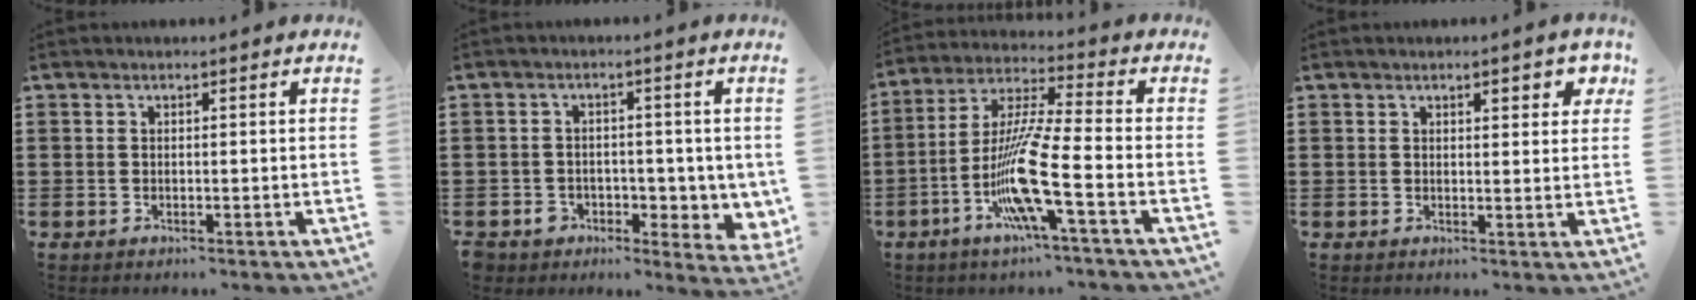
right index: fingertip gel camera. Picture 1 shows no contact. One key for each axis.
{"total": 3.5, "fx": -0.4, "fy": 3.3, "fz": 1.3, "tx": -0.037, "ty": 0.002, "tz": -0.012}
{"total": 12.5, "fx": -4.7, "fy": 0.8, "fz": 11.6, "tx": -0.247, "ty": -0.018, "tz": -0.097}
{"total": 3.1, "fx": 1.7, "fy": 1.0, "fz": 2.3, "tx": -0.026, "ty": -0.002, "tz": 0.022}